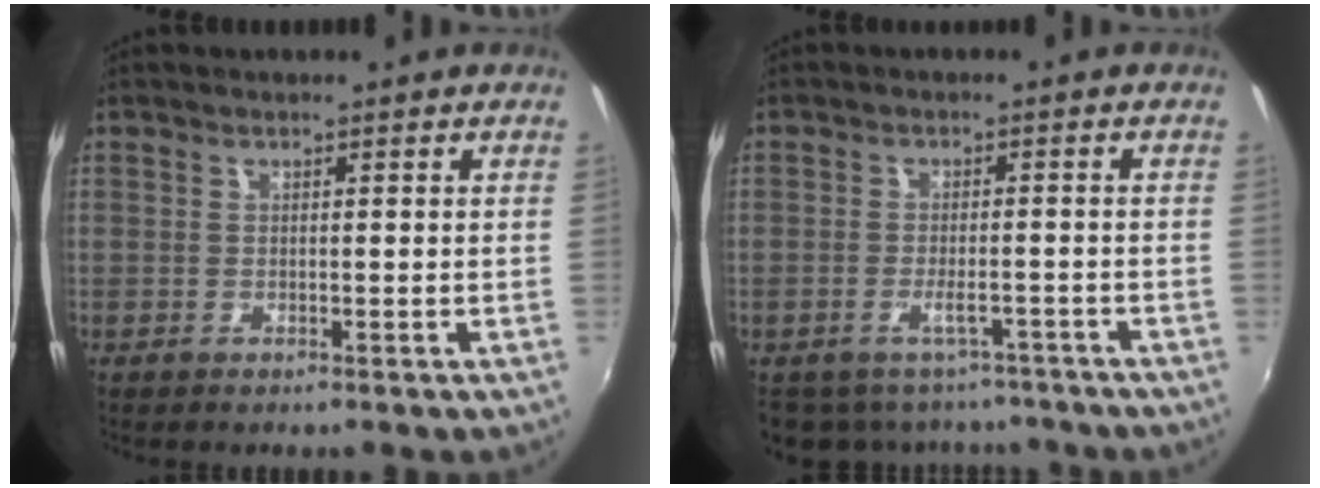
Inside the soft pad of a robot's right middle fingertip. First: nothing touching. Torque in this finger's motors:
{"motor_torque": [1.08, -1.06, 0.09, 0.05]}